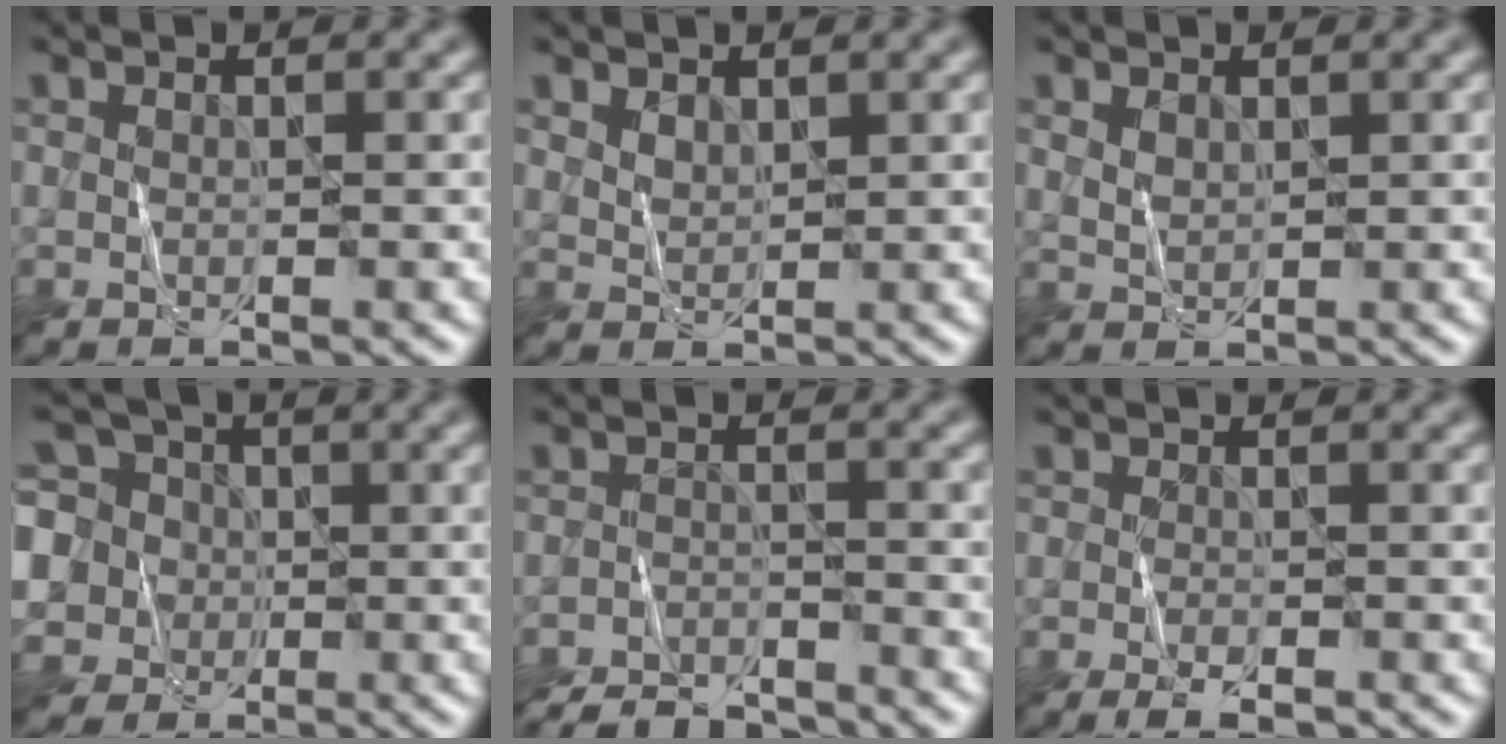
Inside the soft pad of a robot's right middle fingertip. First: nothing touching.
{"total": 1.6, "force": [1.3, 0.7, 0.5], "torque": [-0.012, -0.001, 0.029]}
{"total": 1.3, "force": [1.0, 0.6, 0.5], "torque": [-0.015, -0.001, 0.024]}
{"total": 8.7, "force": [0.4, 8.1, 3.3], "torque": [-0.090, 0.037, -0.036]}
{"total": 5.1, "force": [-4.8, 1.1, 1.2], "torque": [-0.019, -0.008, -0.085]}
{"total": 2.3, "force": [-1.3, 0.9, 1.7], "torque": [-0.029, -0.002, -0.021]}